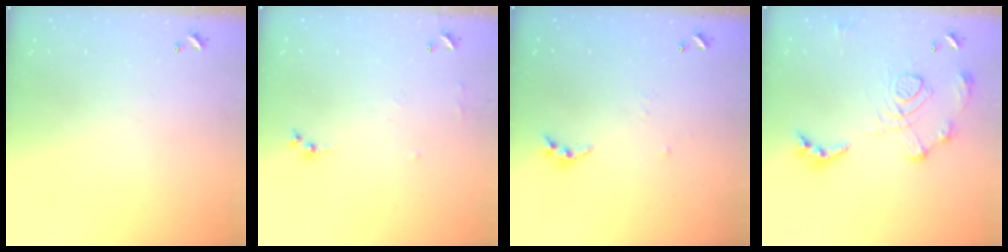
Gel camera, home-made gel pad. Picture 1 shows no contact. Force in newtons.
{"total": 6.4, "press": 6.4, "slide": 0.8}
{"total": 3.4, "press": 3.4, "slide": 0.4}
{"total": 13.9, "press": 13.8, "slide": 1.5}